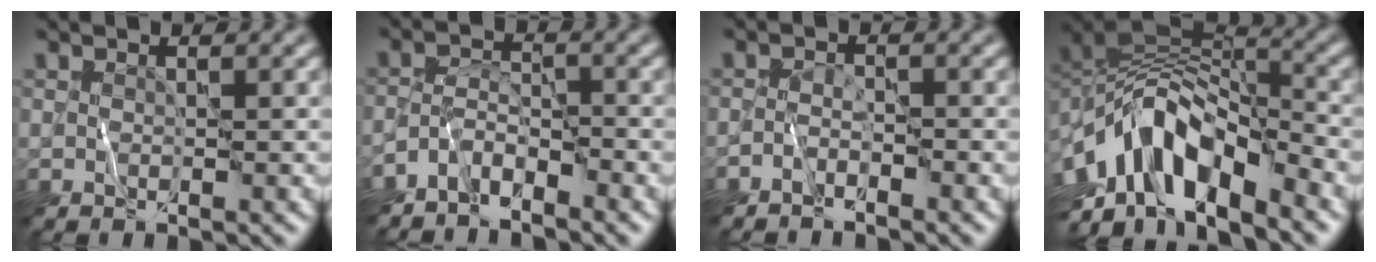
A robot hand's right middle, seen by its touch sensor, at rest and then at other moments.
{"total": 3.0, "force": [-2.6, 0.8, 1.1], "torque": [-0.019, 0.004, -0.061]}
{"total": 1.3, "force": [-1.2, 0.2, 0.5], "torque": [-0.011, 0.007, -0.028]}
{"total": 11.9, "force": [-4.5, 5.6, 9.4], "torque": [-0.159, 0.011, -0.091]}